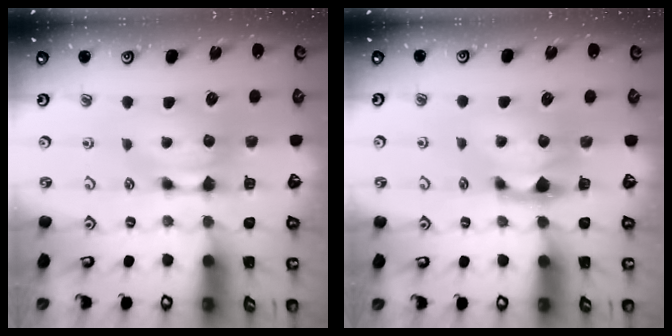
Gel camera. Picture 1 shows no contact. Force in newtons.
{"total": 1.3, "press": 0.6, "slide": 1.2}